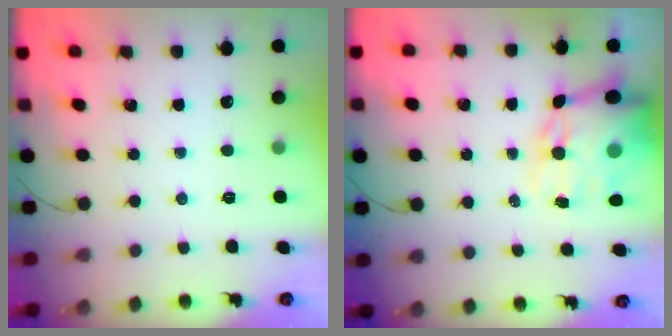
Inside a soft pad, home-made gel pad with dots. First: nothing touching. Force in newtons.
{"total": 14.8, "press": 14.4, "slide": 3.4}